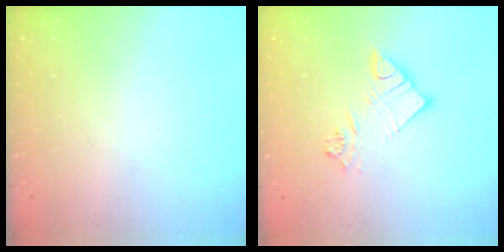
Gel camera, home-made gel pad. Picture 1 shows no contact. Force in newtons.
{"total": 8.6, "press": 8.6, "slide": 0.5}